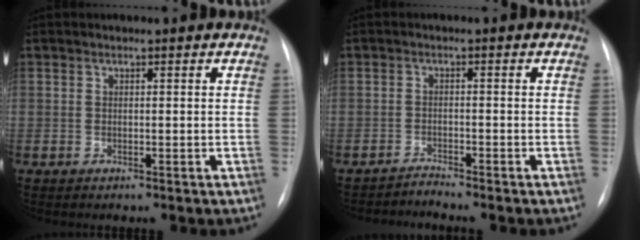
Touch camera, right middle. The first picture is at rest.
{"total": 1.8, "force": [-1.6, -0.7, -0.6], "torque": [0.014, -0.013, -0.026]}